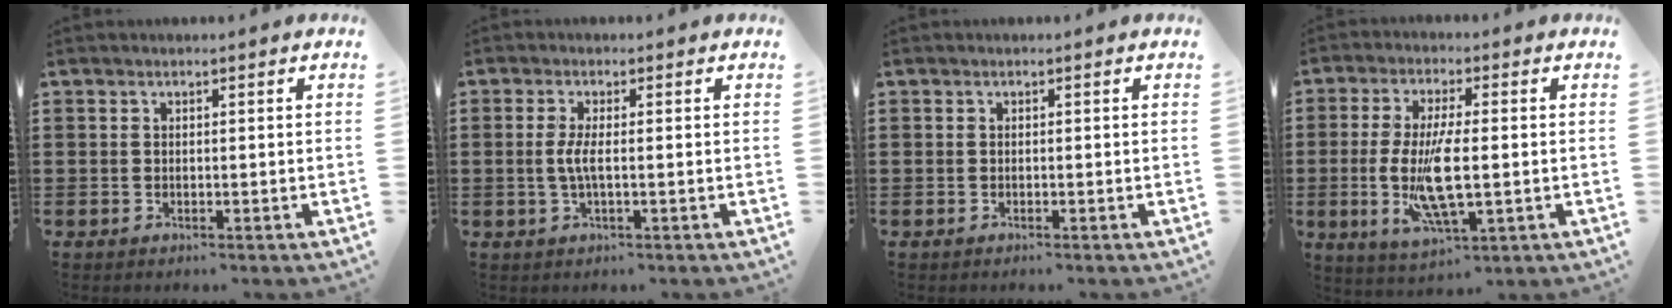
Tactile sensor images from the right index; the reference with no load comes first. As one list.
[{"total": 3.0, "force": [-0.4, 0.2, 3.0], "torque": [-0.077, -0.011, -0.016]}, {"total": 0.0}, {"total": 10.0, "force": [-1.2, 2.9, 9.5], "torque": [-0.204, -0.017, -0.023]}]